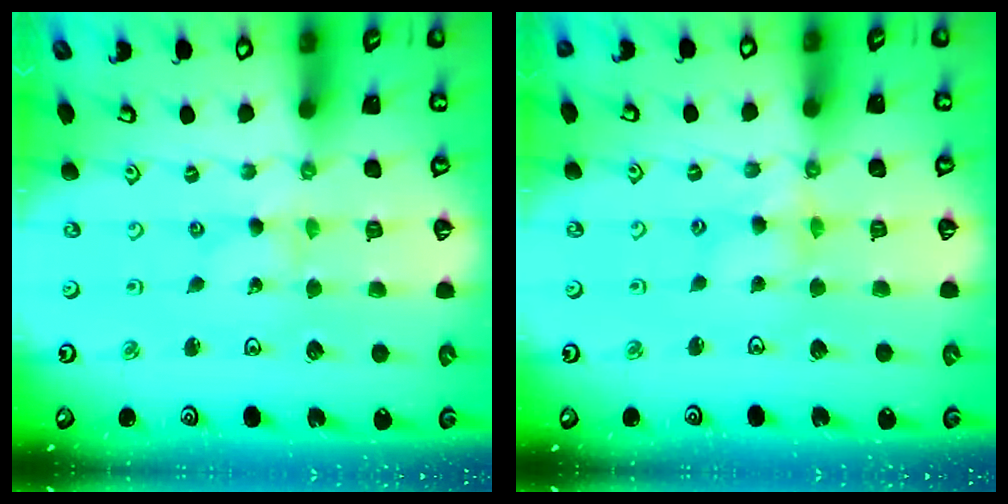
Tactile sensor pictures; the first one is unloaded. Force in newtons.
{"total": 6.2, "press": 6.2, "slide": 0.4}